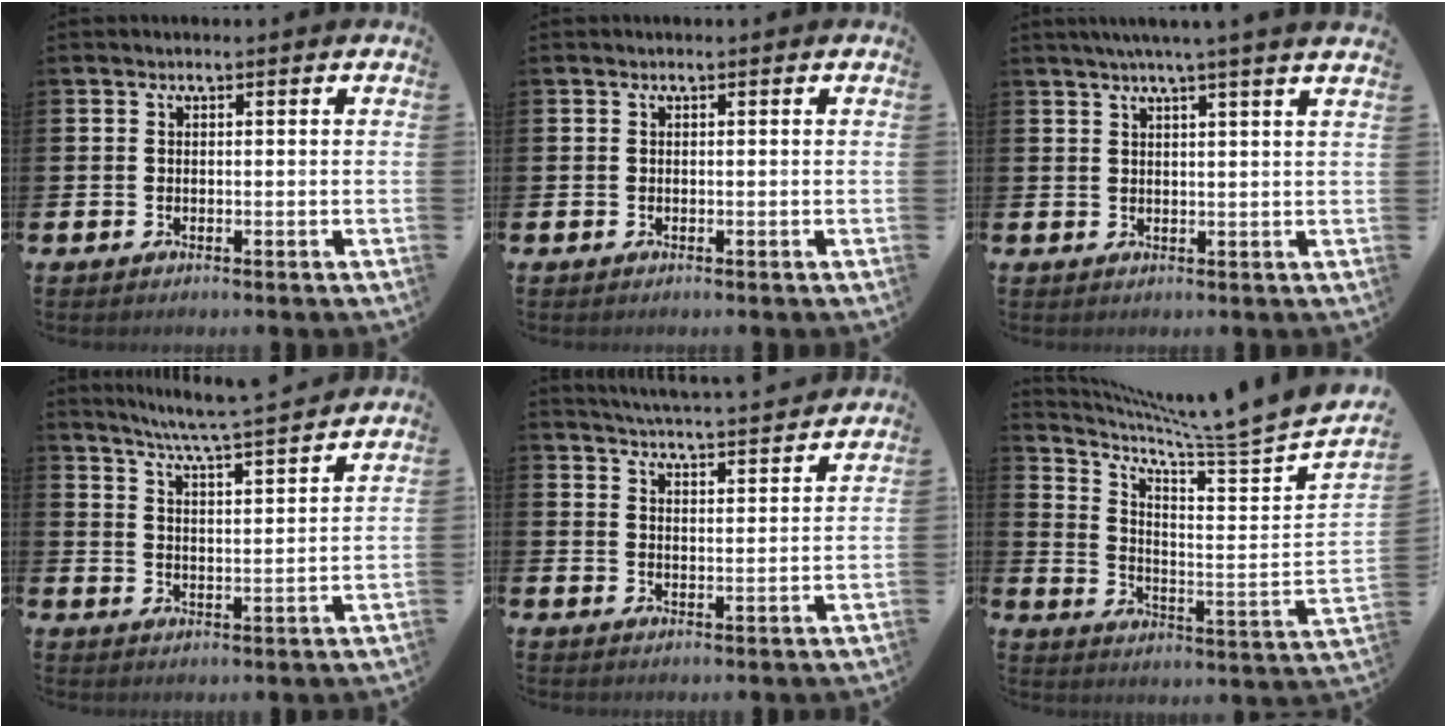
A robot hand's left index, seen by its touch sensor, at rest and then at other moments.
{"total": 0.0}
{"total": 3.6, "force": [3.1, -1.1, 1.3], "torque": [-0.027, -0.012, 0.056]}
{"total": 6.7, "force": [6.3, -0.6, 2.1], "torque": [-0.057, -0.050, 0.107]}
{"total": 5.0, "force": [5.0, -0.2, 0.5], "torque": [-0.024, -0.041, 0.087]}
{"total": 6.4, "force": [5.9, -0.4, 2.6], "torque": [-0.063, -0.079, 0.084]}